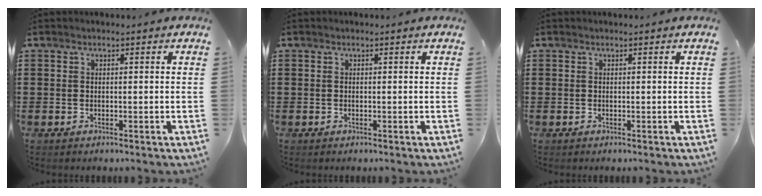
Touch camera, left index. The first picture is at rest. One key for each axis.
{"total": 0.0}
{"total": 0.0}